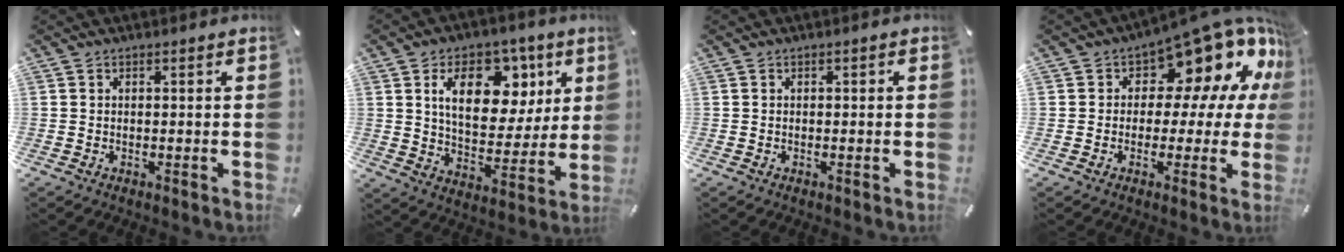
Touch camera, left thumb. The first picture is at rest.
{"total": 17.2, "force": [7.1, 11.1, 11.1], "torque": [-0.167, -0.014, 0.121]}
{"total": 0.0}
{"total": 14.1, "force": [8.6, 7.4, 8.4], "torque": [-0.119, -0.080, 0.145]}